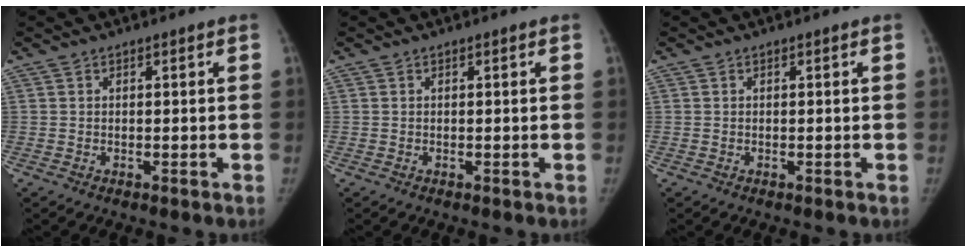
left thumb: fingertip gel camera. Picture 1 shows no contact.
{"total": 0.0}
{"total": 0.0}